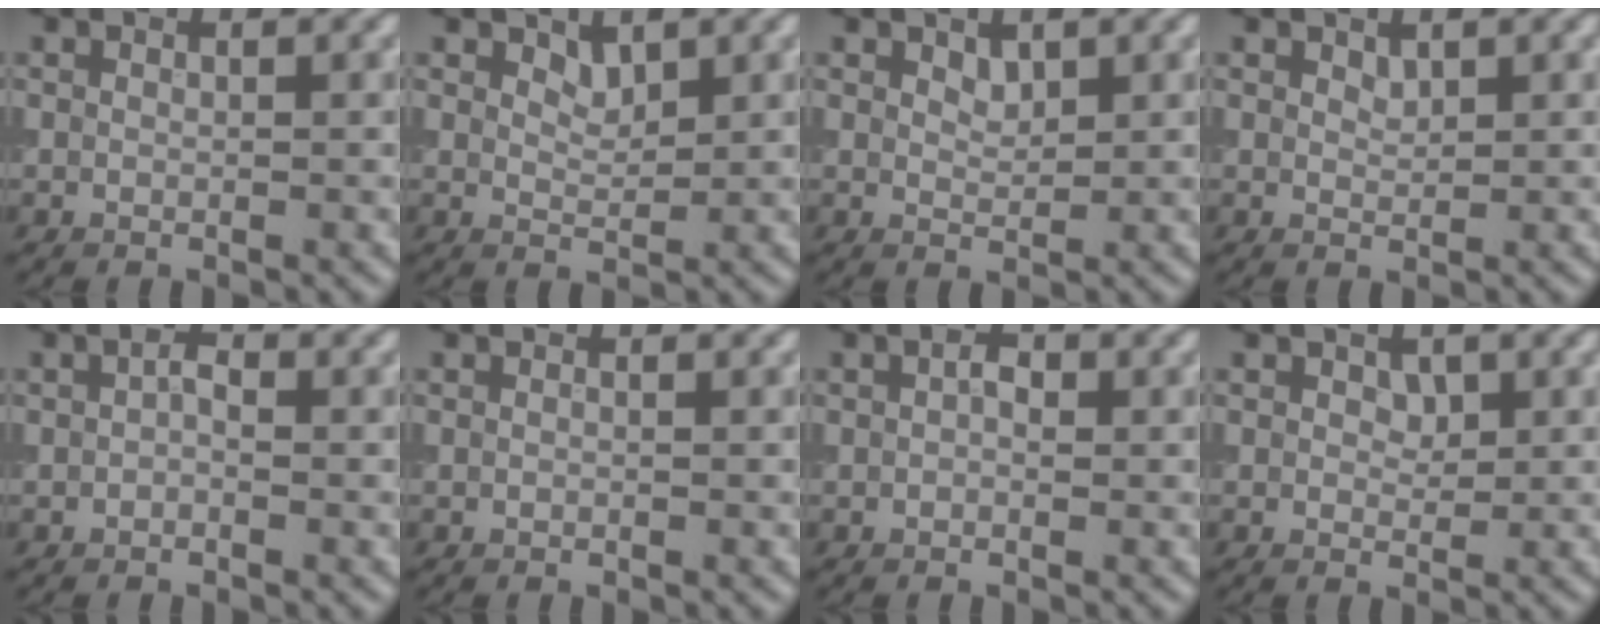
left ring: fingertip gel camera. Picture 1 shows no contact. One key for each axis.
{"total": 1.4, "fx": 1.1, "fy": 0.6, "fz": 0.6, "tx": -0.013, "ty": -0.005, "tz": 0.021}
{"total": 1.1, "fx": 0.8, "fy": 0.6, "fz": 0.5, "tx": -0.010, "ty": -0.003, "tz": 0.017}
{"total": 0.8, "fx": 0.7, "fy": 0.4, "fz": 0.3, "tx": -0.008, "ty": -0.001, "tz": 0.014}
{"total": 1.1, "fx": 0.0, "fy": 0.7, "fz": 0.9, "tx": -0.017, "ty": 0.002, "tz": -0.003}
{"total": 0.0}
{"total": 1.4, "fx": 0.2, "fy": 0.8, "fz": 1.0, "tx": -0.016, "ty": 0.003, "tz": 0.000}
{"total": 1.1, "fx": 0.5, "fy": 0.8, "fz": 0.6, "tx": -0.008, "ty": -0.004, "tz": 0.010}